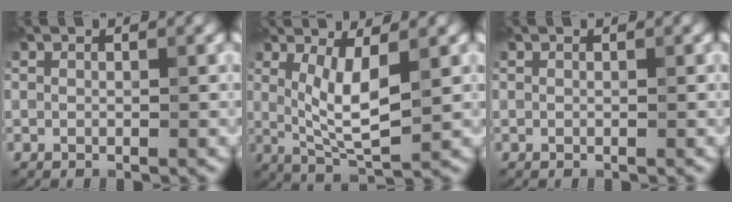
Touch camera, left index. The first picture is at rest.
{"total": 5.1, "force": [0.8, 1.4, 4.8], "torque": [-0.090, -0.012, 0.021]}
{"total": 0.0}